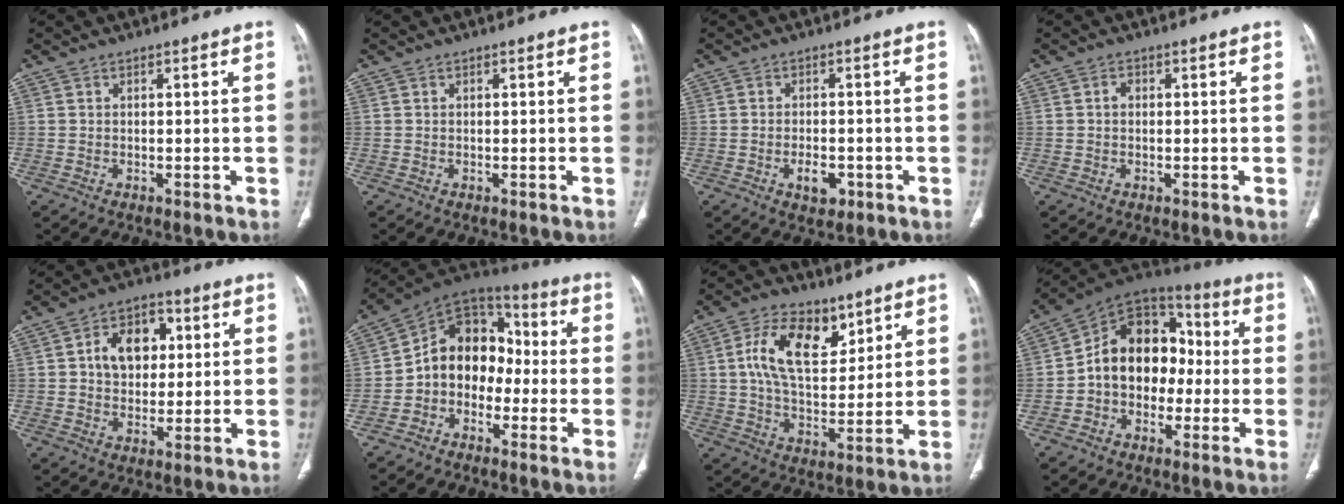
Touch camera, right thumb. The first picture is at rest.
{"total": 0.0}
{"total": 4.0, "force": [-1.6, 2.4, 2.8], "torque": [-0.031, 0.006, -0.019]}
{"total": 1.2, "force": [0.0, 0.9, 0.8], "torque": [-0.008, 0.003, -0.004]}
{"total": 10.4, "force": [2.2, 7.5, 6.9], "torque": [-0.075, 0.009, 0.032]}
{"total": 12.7, "force": [-2.5, 10.0, 7.4], "torque": [-0.080, 0.064, -0.060]}
{"total": 13.6, "force": [5.6, 7.6, 9.8], "torque": [-0.146, -0.021, 0.104]}
{"total": 15.0, "force": [-1.6, 11.3, 9.6], "torque": [-0.112, 0.052, -0.042]}